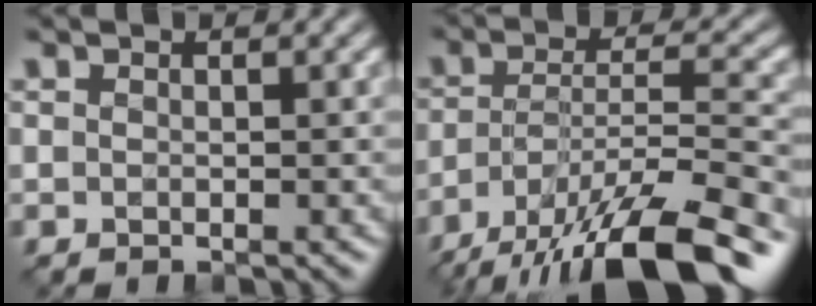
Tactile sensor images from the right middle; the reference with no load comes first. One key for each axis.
{"total": 13.4, "fx": -9.7, "fy": 3.7, "fz": 8.5, "tx": -0.161, "ty": -0.006, "tz": -0.167}